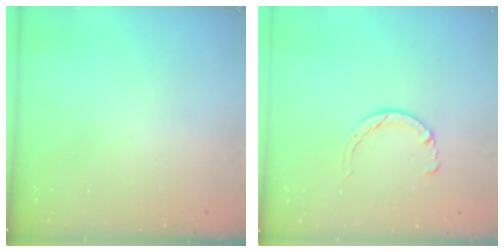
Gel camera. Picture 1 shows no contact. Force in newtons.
{"total": 2.9, "press": 2.8, "slide": 0.4}